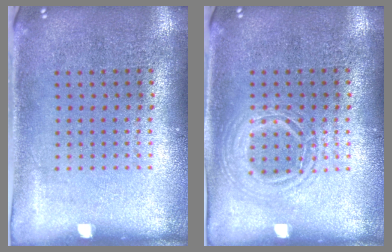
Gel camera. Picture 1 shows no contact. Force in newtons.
{"total": 1.2, "press": 1.2, "slide": 0.1}